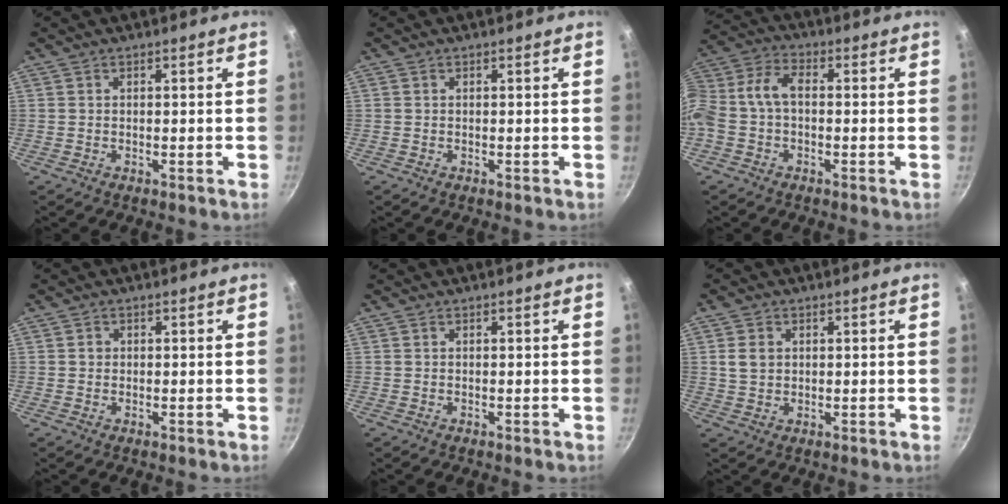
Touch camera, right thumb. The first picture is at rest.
{"total": 0.0}
{"total": 10.0, "force": [-1.3, 6.6, 7.4], "torque": [-0.150, 0.042, -0.043]}
{"total": 0.9, "force": [0.1, 0.9, 0.3], "torque": [-0.001, 0.002, 0.000]}
{"total": 0.0}
{"total": 3.5, "force": [0.8, 2.7, 2.1], "torque": [-0.033, 0.001, 0.016]}